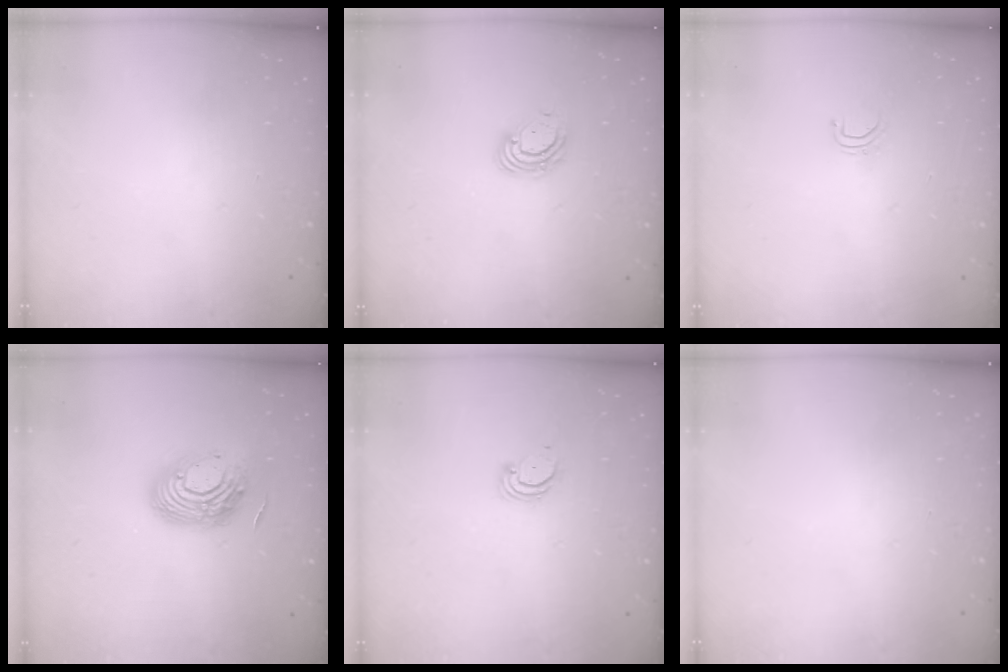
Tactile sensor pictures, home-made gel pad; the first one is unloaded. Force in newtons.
{"total": 6.4, "press": 6.3, "slide": 1.2}
{"total": 3.8, "press": 3.8, "slide": 0.2}
{"total": 14.5, "press": 14.5, "slide": 1.0}
{"total": 2.2, "press": 2.2, "slide": 0.3}
{"total": 0.0}